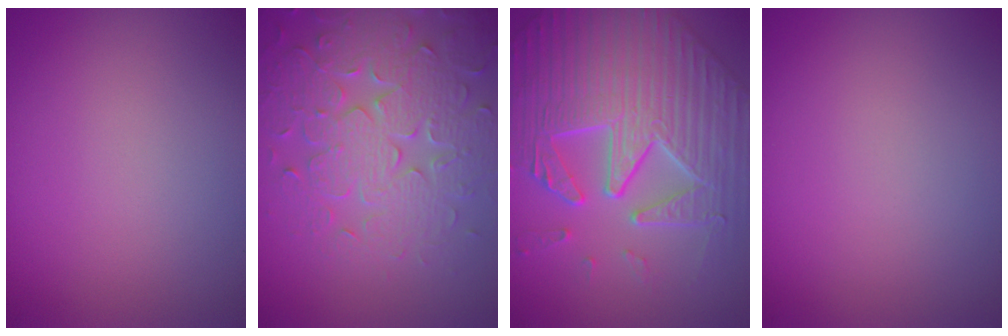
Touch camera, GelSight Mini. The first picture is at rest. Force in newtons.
{"total": 7.7, "press": 6.1, "slide": 4.7}
{"total": 8.5, "press": 7.1, "slide": 4.7}
{"total": 0.0}